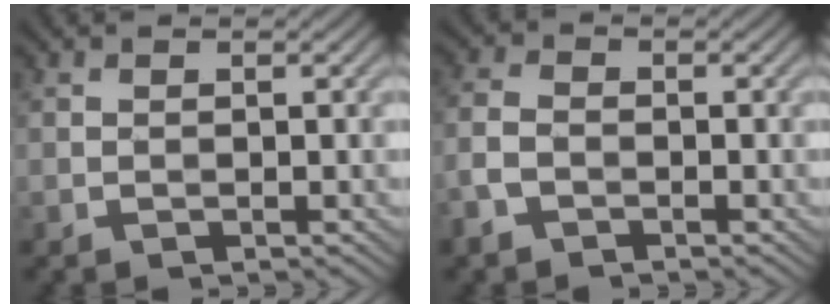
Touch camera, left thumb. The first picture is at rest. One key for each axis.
{"total": 3.5, "fx": -2.0, "fy": 2.0, "fz": 1.9, "tx": -0.051, "ty": -0.003, "tz": -0.055}